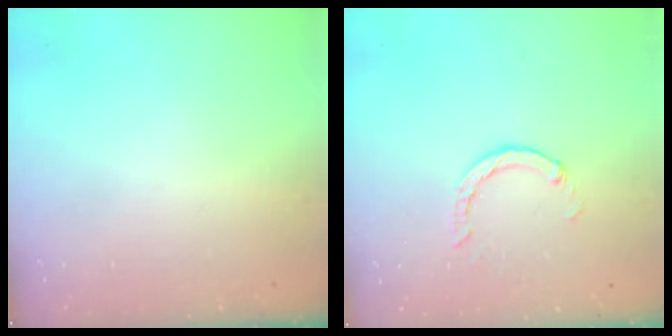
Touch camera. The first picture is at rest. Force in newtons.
{"total": 2.9, "press": 2.9, "slide": 0.4}